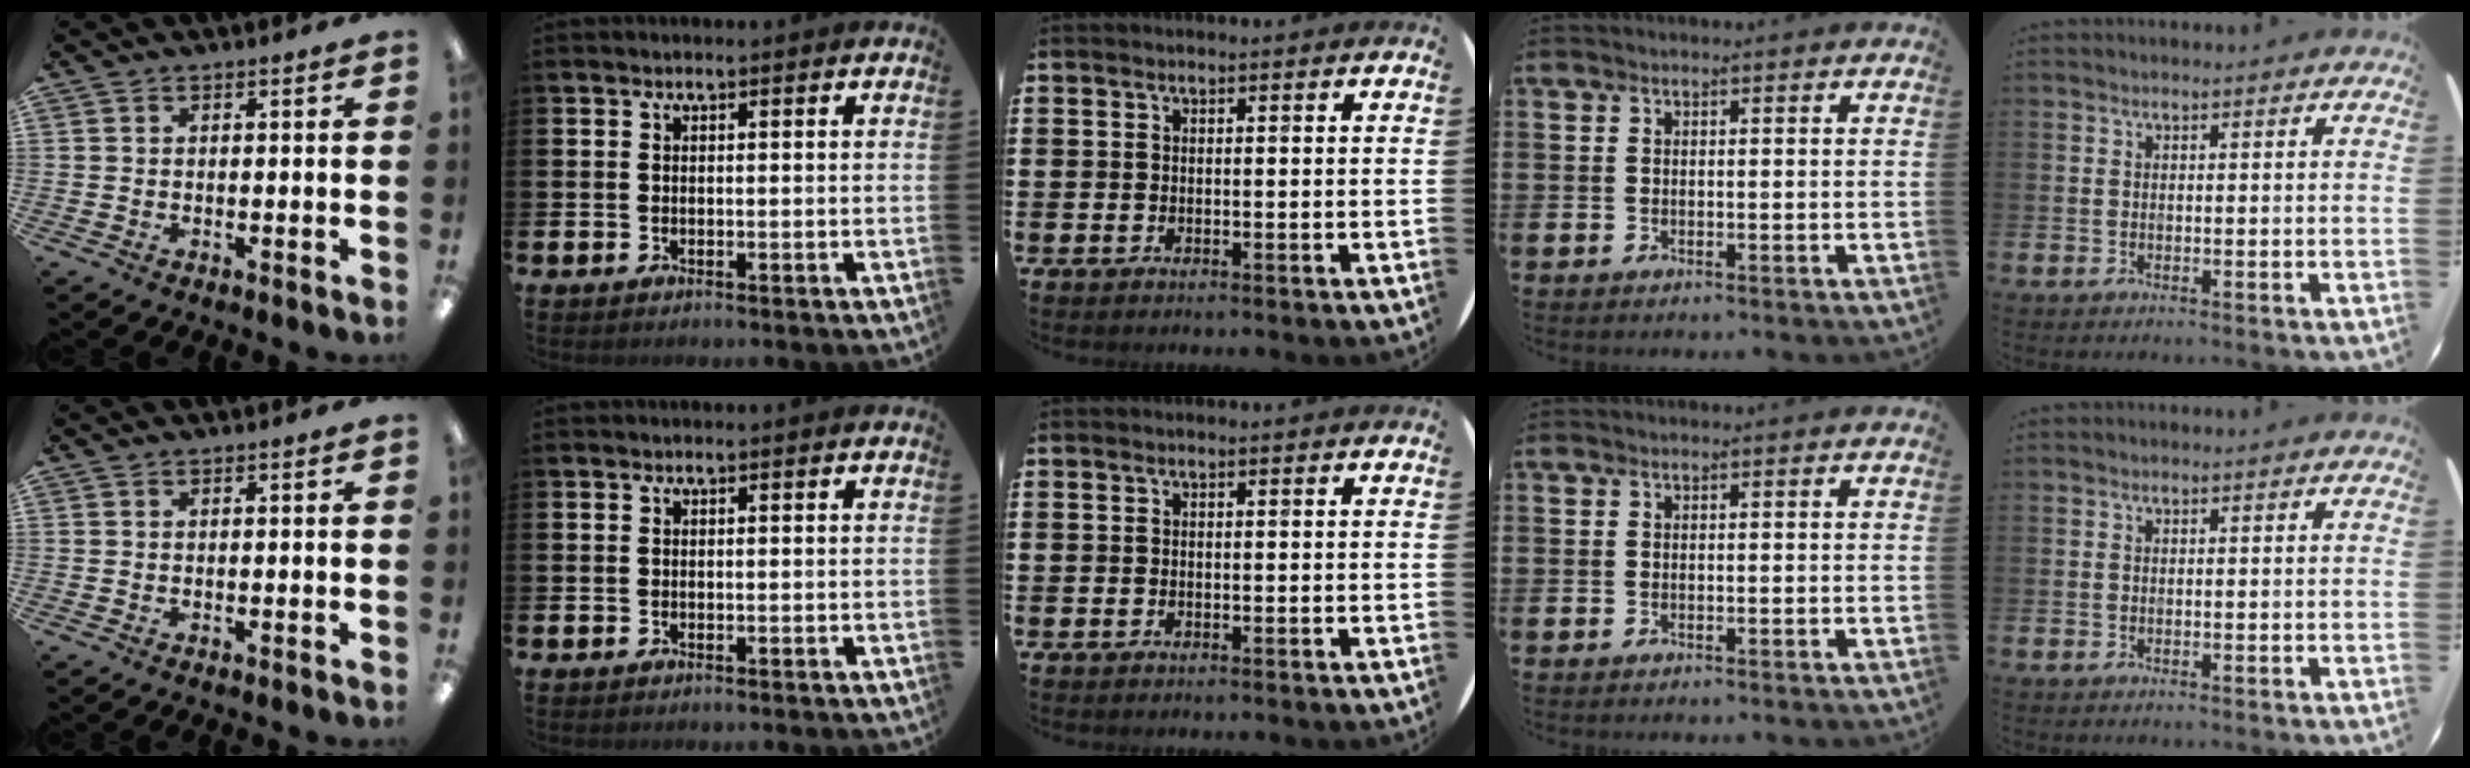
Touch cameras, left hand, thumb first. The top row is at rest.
{}